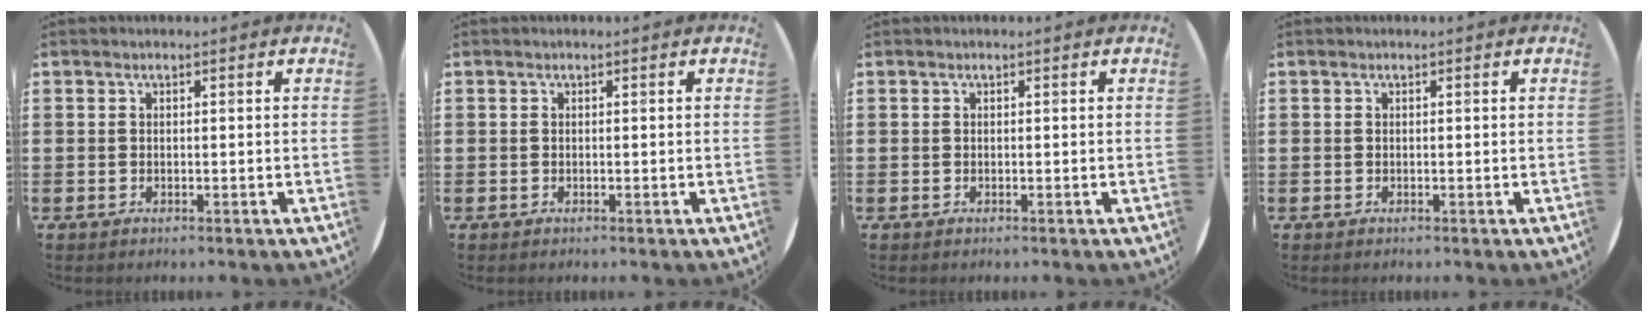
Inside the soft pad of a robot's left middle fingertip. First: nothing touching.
{"total": 0.0}
{"total": 0.0}
{"total": 0.0}